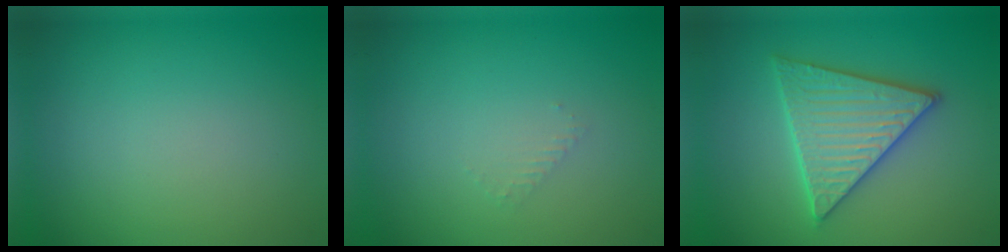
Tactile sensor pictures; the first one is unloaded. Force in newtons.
{"total": 0.8, "press": 0.8, "slide": 0.3}
{"total": 5.6, "press": 5.6, "slide": 0.5}